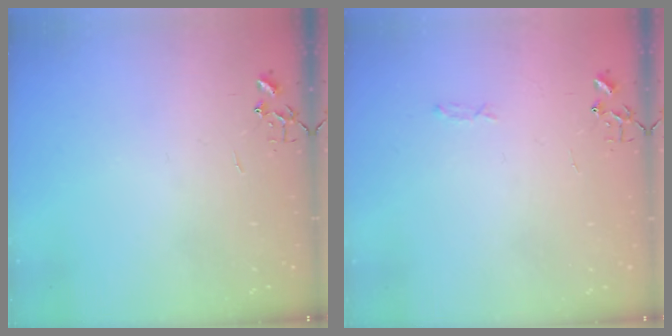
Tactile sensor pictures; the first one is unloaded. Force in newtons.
{"total": 3.3, "press": 3.3, "slide": 0.5}